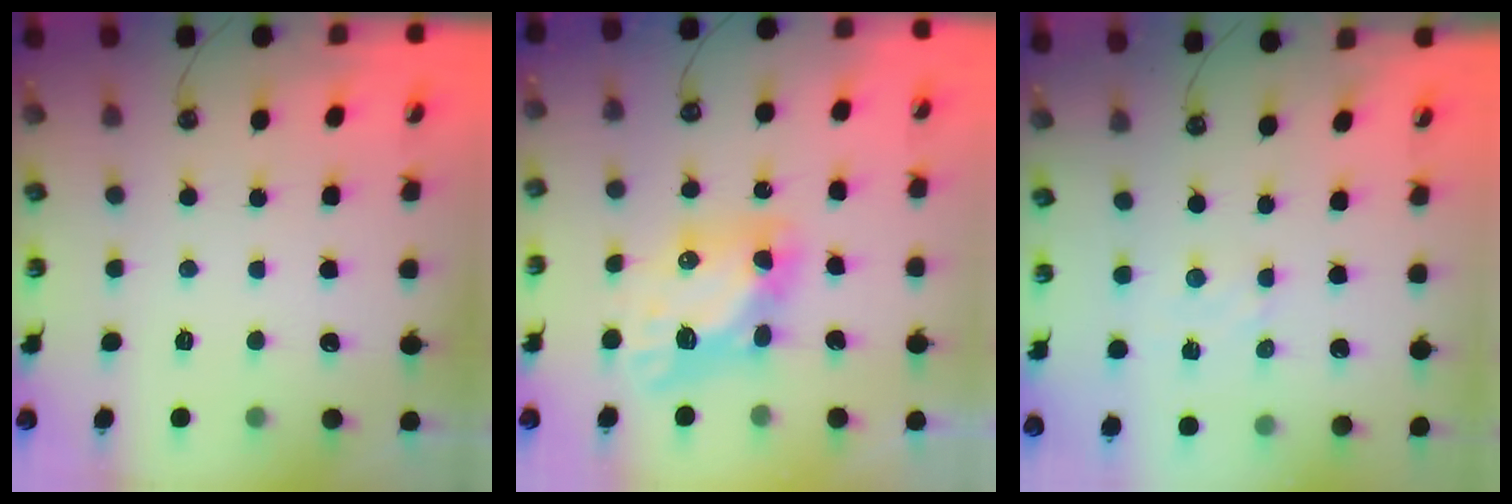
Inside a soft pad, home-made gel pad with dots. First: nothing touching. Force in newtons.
{"total": 8.3, "press": 8.2, "slide": 1.2}
{"total": 1.7, "press": 1.7, "slide": 0.3}